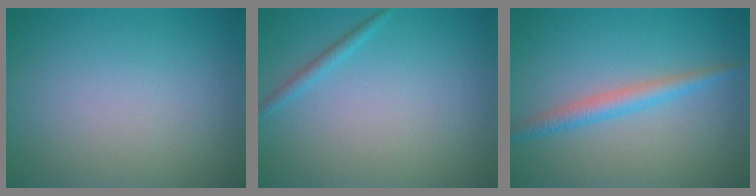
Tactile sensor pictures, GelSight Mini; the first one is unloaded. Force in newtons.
{"total": 1.1, "press": 1.1, "slide": 0.1}
{"total": 2.4, "press": 2.4, "slide": 0.0}